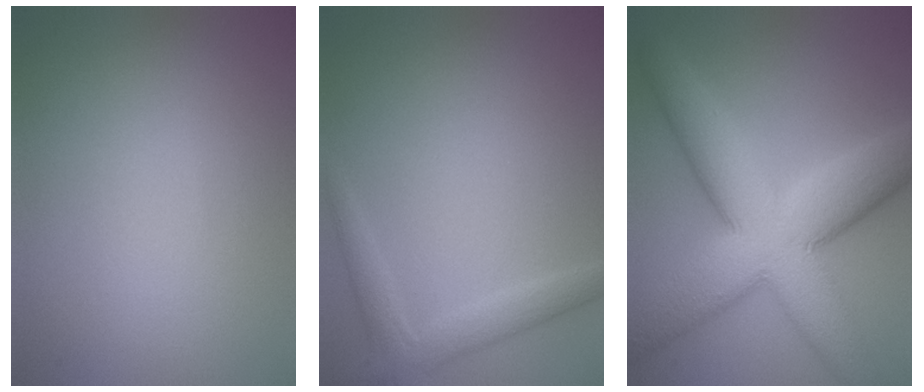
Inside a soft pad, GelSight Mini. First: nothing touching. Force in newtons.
{"total": 2.4, "press": 2.4, "slide": 0.2}
{"total": 11.1, "press": 11.1, "slide": 0.5}